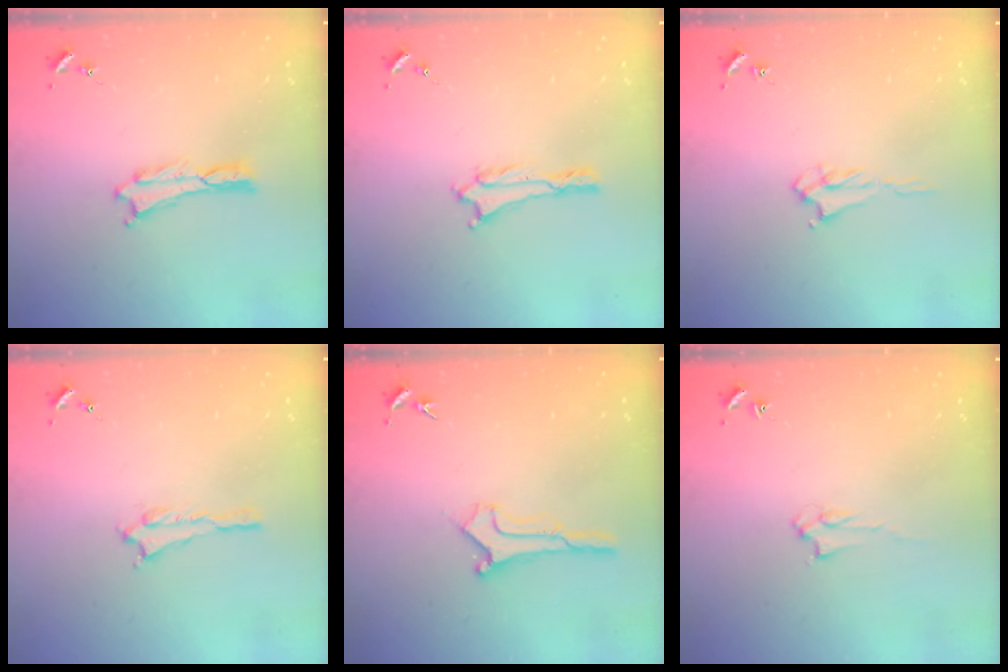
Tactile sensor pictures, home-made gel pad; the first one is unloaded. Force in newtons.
{"total": 0.0}
{"total": 3.1, "press": 3.1, "slide": 0.5}
{"total": 0.6, "press": 0.6, "slide": 0.2}
{"total": 0.9, "press": 0.9, "slide": 0.1}
{"total": 1.6, "press": 1.6, "slide": 0.2}